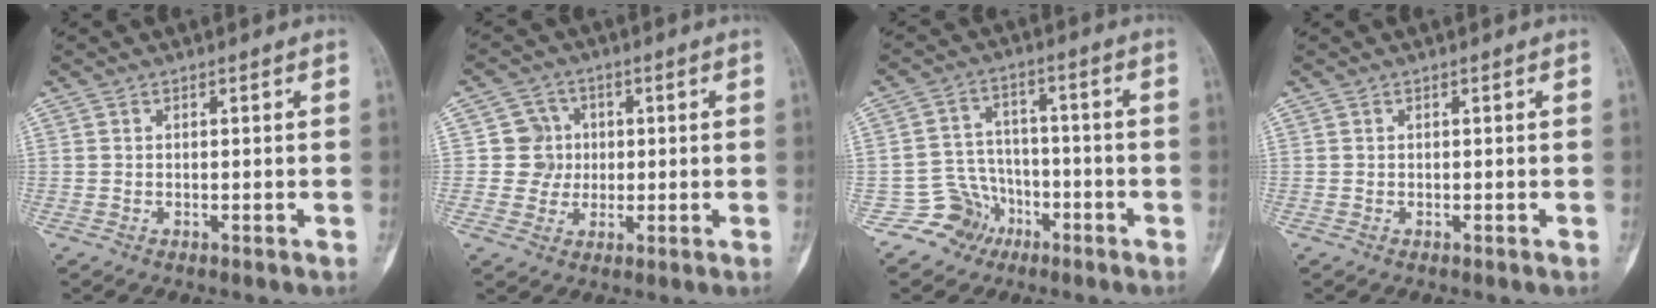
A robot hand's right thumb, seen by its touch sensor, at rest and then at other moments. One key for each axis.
{"total": 5.3, "fx": 0.3, "fy": 5.2, "fz": 0.6, "tx": 0.033, "ty": 0.010, "tz": -0.001}
{"total": 7.3, "fx": -4.2, "fy": 5.9, "fz": 0.3, "tx": 0.040, "ty": 0.041, "tz": -0.073}
{"total": 0.0}